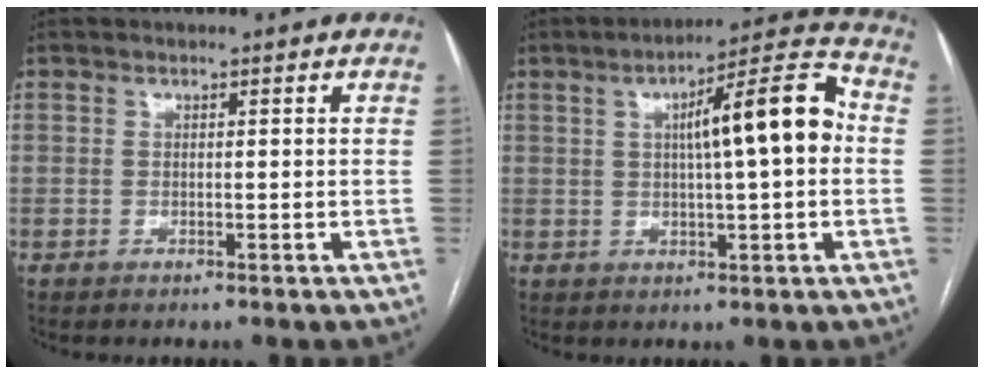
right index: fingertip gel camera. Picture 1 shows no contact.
{"total": 12.4, "force": [1.4, 1.6, 12.2], "torque": [-0.182, 0.032, 0.015]}